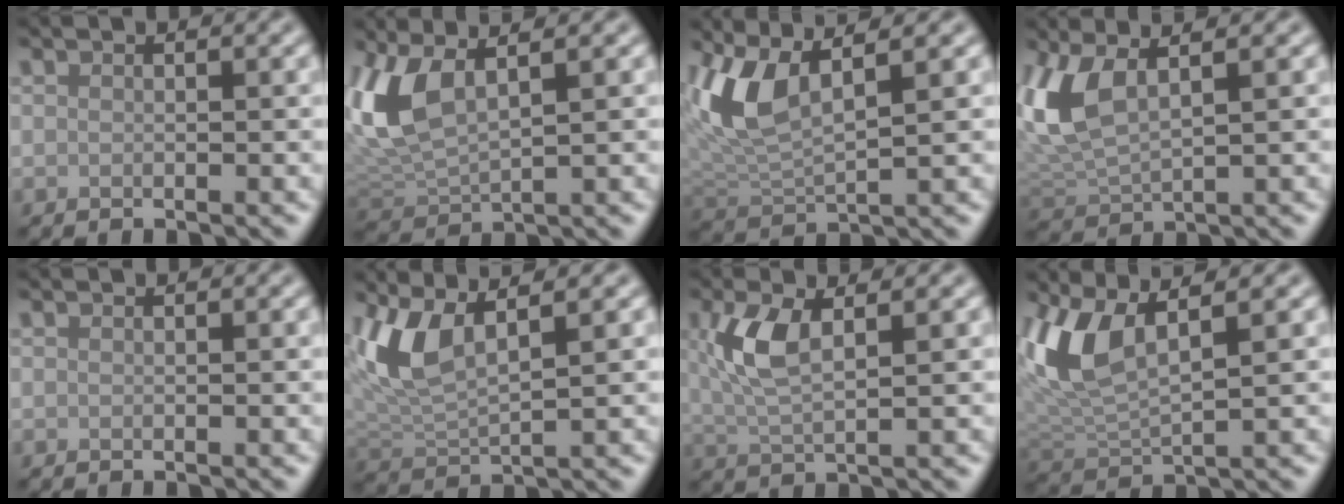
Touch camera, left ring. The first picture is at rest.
{"total": 6.4, "force": [2.4, 2.7, 5.3], "torque": [-0.129, 0.005, 0.050]}
{"total": 5.9, "force": [2.6, 2.0, 4.9], "torque": [-0.117, 0.000, 0.052]}
{"total": 5.6, "force": [2.3, 2.3, 4.5], "torque": [-0.113, 0.005, 0.047]}
{"total": 0.0}
{"total": 5.0, "force": [2.5, 1.6, 4.0], "torque": [-0.099, -0.001, 0.053]}
{"total": 4.4, "force": [1.3, 1.7, 3.9], "torque": [-0.091, 0.006, 0.025]}
{"total": 6.2, "force": [2.6, 2.2, 5.1], "torque": [-0.123, 0.000, 0.052]}